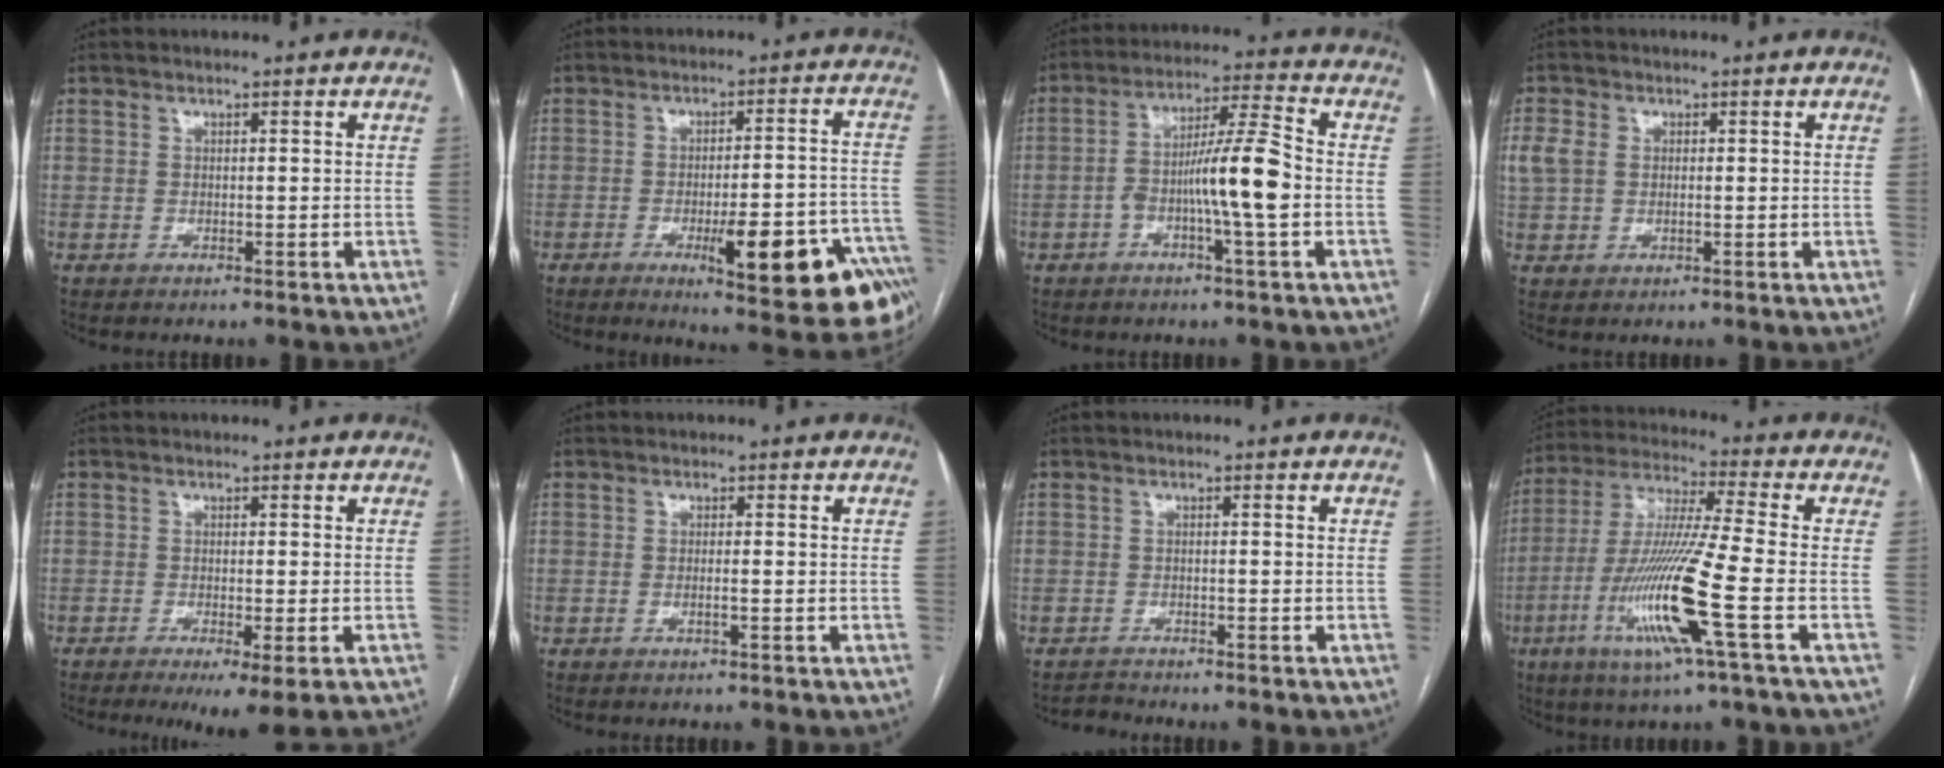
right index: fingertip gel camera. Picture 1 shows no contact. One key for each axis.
{"total": 18.9, "fx": -9.3, "fy": 3.6, "fz": 16.0, "tx": -0.116, "ty": 0.018, "tz": -0.114}
{"total": 10.3, "fx": -2.2, "fy": 0.4, "fz": 10.1, "tx": -0.179, "ty": 0.015, "tz": -0.044}
{"total": 3.8, "fx": 0.7, "fy": 2.9, "fz": 2.3, "tx": -0.066, "ty": 0.011, "tz": 0.014}
{"total": 6.1, "fx": -3.8, "fy": 0.1, "fz": 4.7, "tx": -0.061, "ty": -0.017, "tz": -0.058}
{"total": 1.0, "fx": -0.4, "fy": 0.0, "fz": 0.9, "tx": -0.019, "ty": -0.001, "tz": -0.006}
{"total": 1.4, "fx": -1.4, "fy": -0.2, "fz": -0.4, "tx": 0.008, "ty": -0.009, "tz": -0.022}
{"total": 15.9, "fx": -5.3, "fy": -0.9, "fz": 14.9, "tx": -0.307, "ty": -0.020, "tz": -0.107}